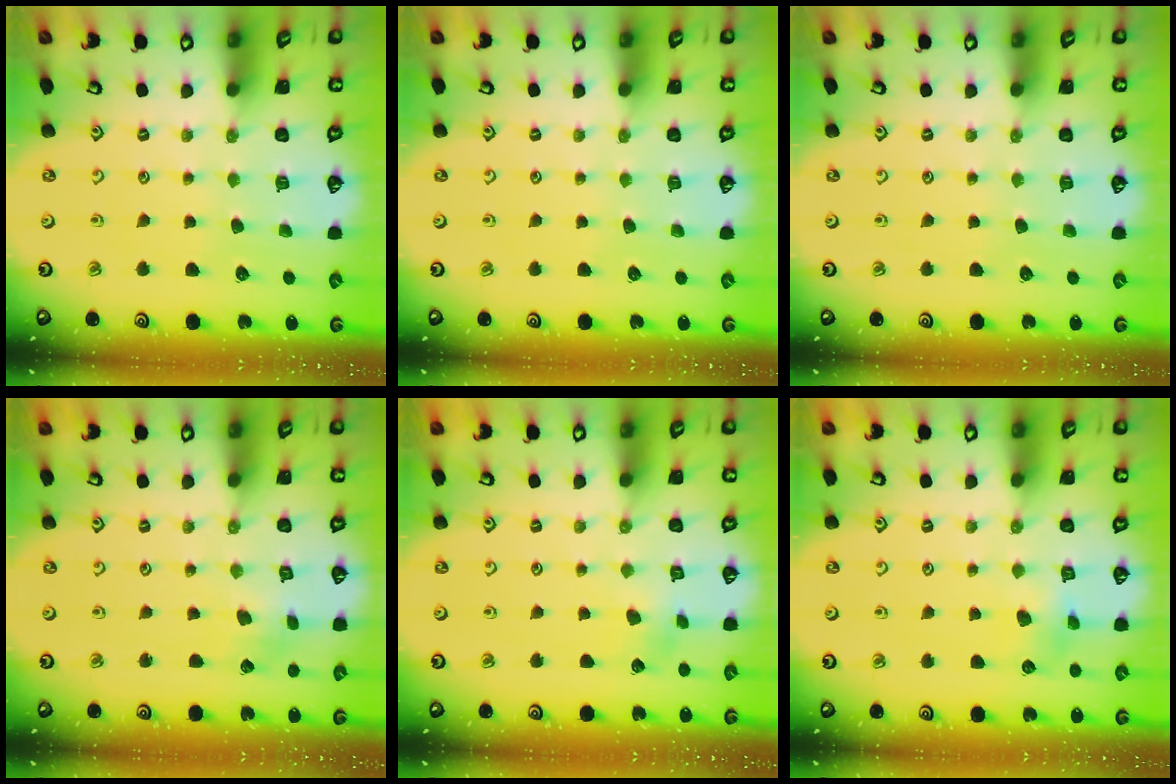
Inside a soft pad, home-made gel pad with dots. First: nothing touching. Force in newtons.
{"total": 0.0}
{"total": 0.0}
{"total": 2.8, "press": 2.8, "slide": 0.4}
{"total": 3.1, "press": 3.1, "slide": 0.3}
{"total": 5.1, "press": 5.1, "slide": 0.5}